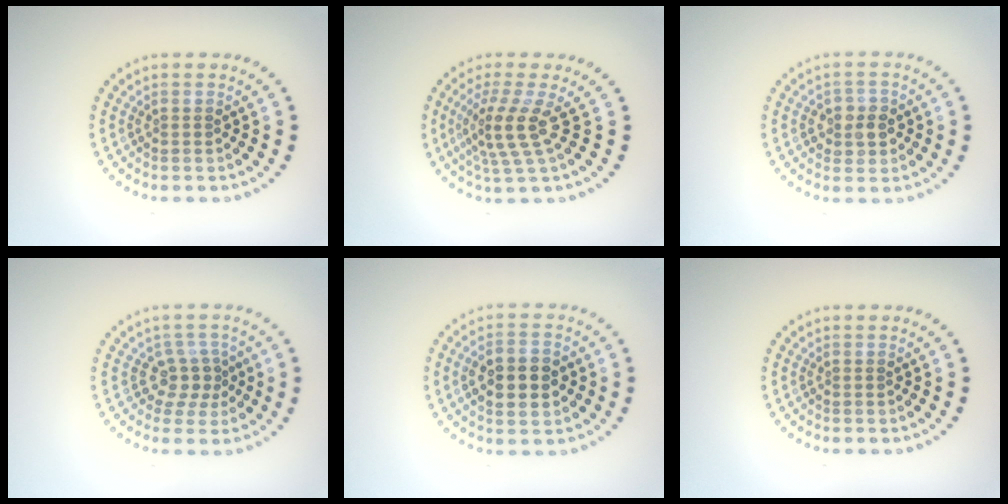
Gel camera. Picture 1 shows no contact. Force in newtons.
{"total": 3.4, "press": 2.6, "slide": 2.2}
{"total": 2.4, "press": 2.3, "slide": 0.5}
{"total": 2.5, "press": 1.8, "slide": 1.7}
{"total": 4.6, "press": 4.6, "slide": 0.2}
{"total": 0.0}